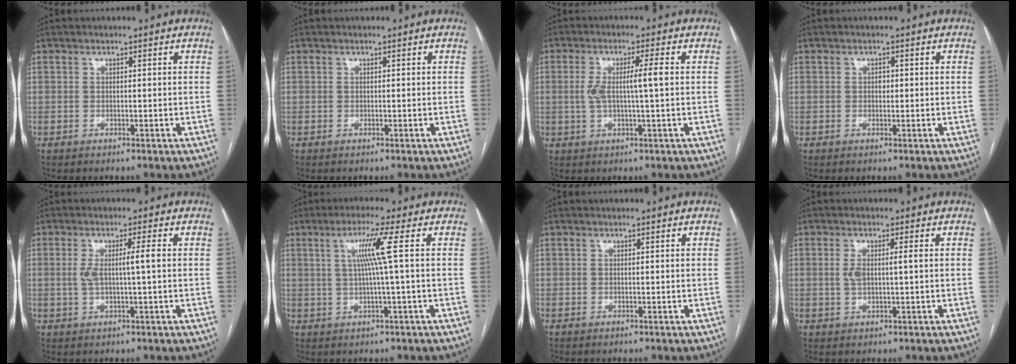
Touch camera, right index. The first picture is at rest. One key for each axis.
{"total": 0.0}
{"total": 5.3, "fx": 0.3, "fy": -0.1, "fz": 5.3, "tx": -0.102, "ty": 0.009, "tz": 0.008}
{"total": 0.8, "fx": 0.0, "fy": 0.6, "fz": 0.6, "tx": -0.008, "ty": 0.002, "tz": -0.002}
{"total": 4.2, "fx": 0.2, "fy": -0.1, "fz": 4.2, "tx": -0.080, "ty": 0.006, "tz": 0.007}
{"total": 5.8, "fx": 1.2, "fy": -1.5, "fz": 5.5, "tx": -0.105, "ty": 0.005, "tz": 0.026}
{"total": 0.0}
{"total": 3.2, "fx": 0.3, "fy": 0.6, "fz": 3.1, "tx": -0.068, "ty": 0.006, "tz": 0.008}